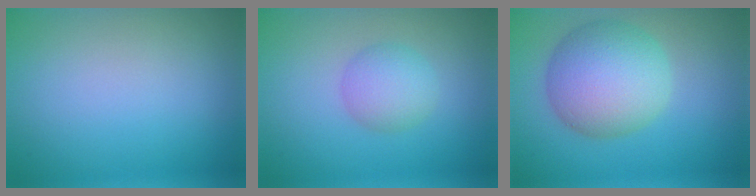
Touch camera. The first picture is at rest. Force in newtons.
{"total": 2.9, "press": 2.9, "slide": 0.1}
{"total": 8.1, "press": 8.1, "slide": 0.3}